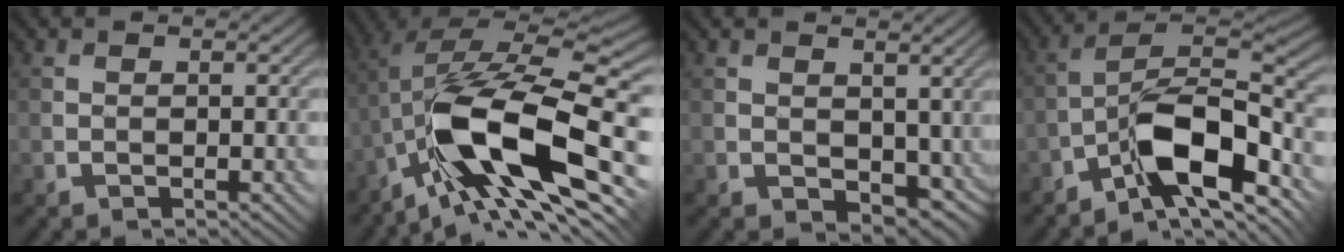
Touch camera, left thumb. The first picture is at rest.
{"total": 14.6, "force": [-4.7, 4.6, 13.1], "torque": [-0.231, 0.016, -0.092]}
{"total": 4.1, "force": [0.6, 3.0, 2.8], "torque": [-0.063, -0.014, 0.012]}
{"total": 10.5, "force": [-6.4, 3.1, 7.7], "torque": [-0.123, 0.014, -0.135]}